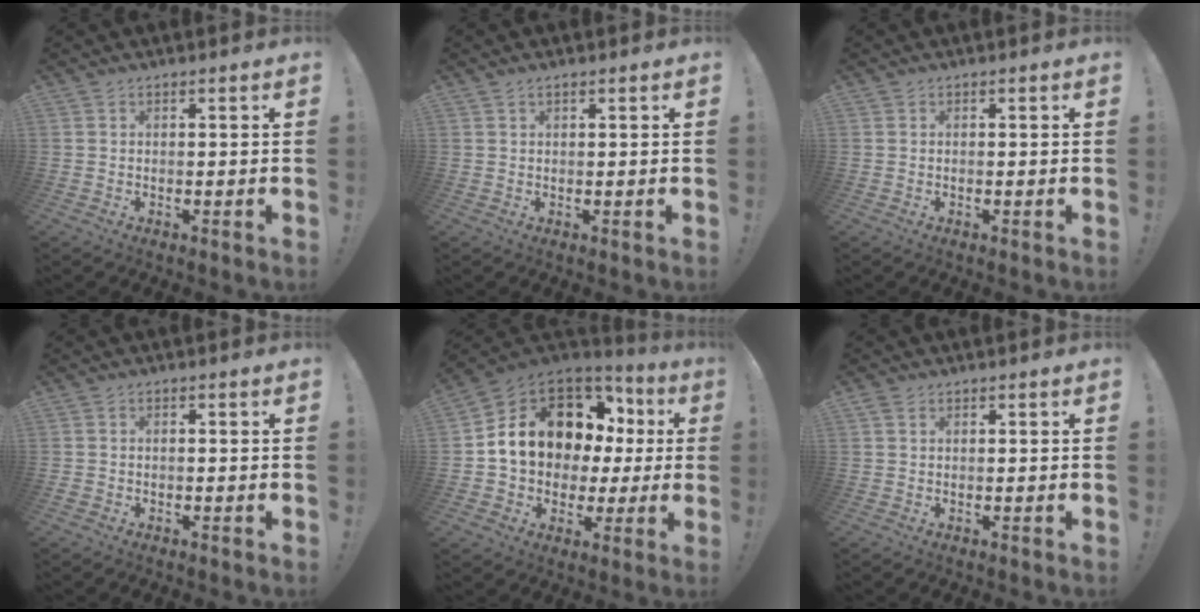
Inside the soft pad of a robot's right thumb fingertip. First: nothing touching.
{"total": 0.8, "force": [0.6, 0.3, 0.4], "torque": [-0.012, 0.000, 0.011]}
{"total": 0.0}
{"total": 0.8, "force": [-0.6, 0.4, 0.3], "torque": [-0.004, 0.002, -0.012]}
{"total": 16.1, "force": [5.4, 11.9, 9.4], "torque": [-0.145, -0.030, 0.120]}
{"total": 1.3, "force": [0.8, 0.7, 0.7], "torque": [-0.016, 0.001, 0.016]}